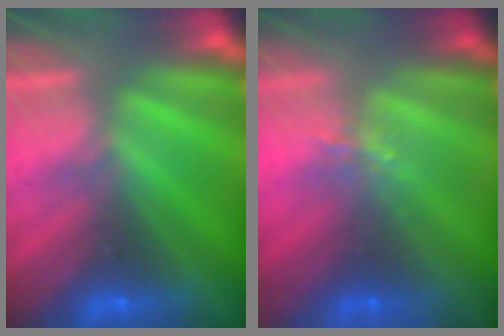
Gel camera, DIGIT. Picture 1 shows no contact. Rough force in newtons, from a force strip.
{"total": 1.4}